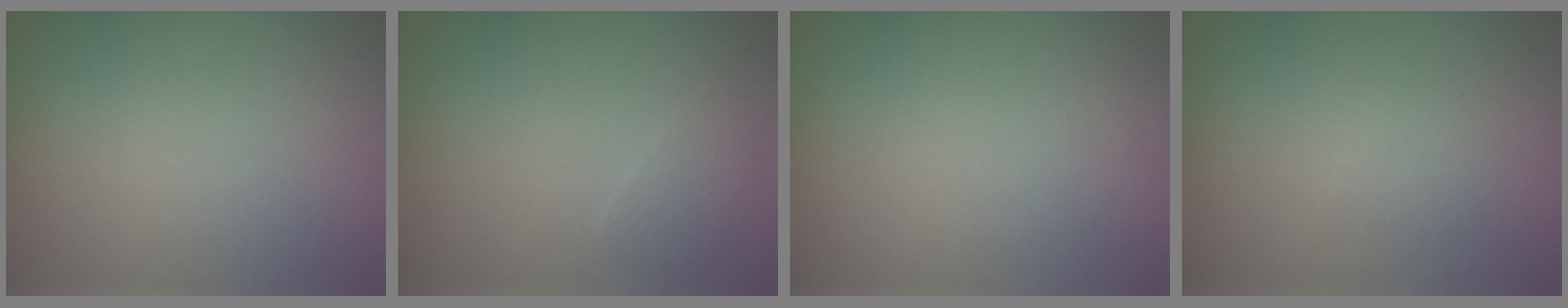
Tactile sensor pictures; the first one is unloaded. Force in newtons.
{"total": 1.3, "press": 1.3, "slide": 0.1}
{"total": 0.0}
{"total": 1.0, "press": 1.0, "slide": 0.1}